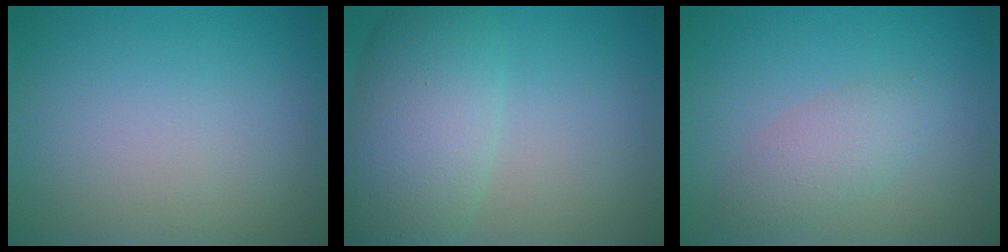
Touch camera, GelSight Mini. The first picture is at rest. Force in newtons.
{"total": 6.9, "press": 6.9, "slide": 0.3}
{"total": 2.4, "press": 2.4, "slide": 0.2}